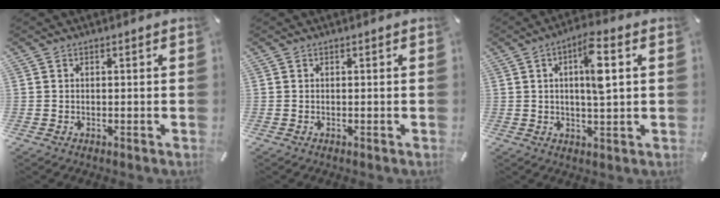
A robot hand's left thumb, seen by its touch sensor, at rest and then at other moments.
{"total": 0.0}
{"total": 8.5, "force": [2.0, 2.0, 8.0], "torque": [-0.139, 0.000, 0.028]}